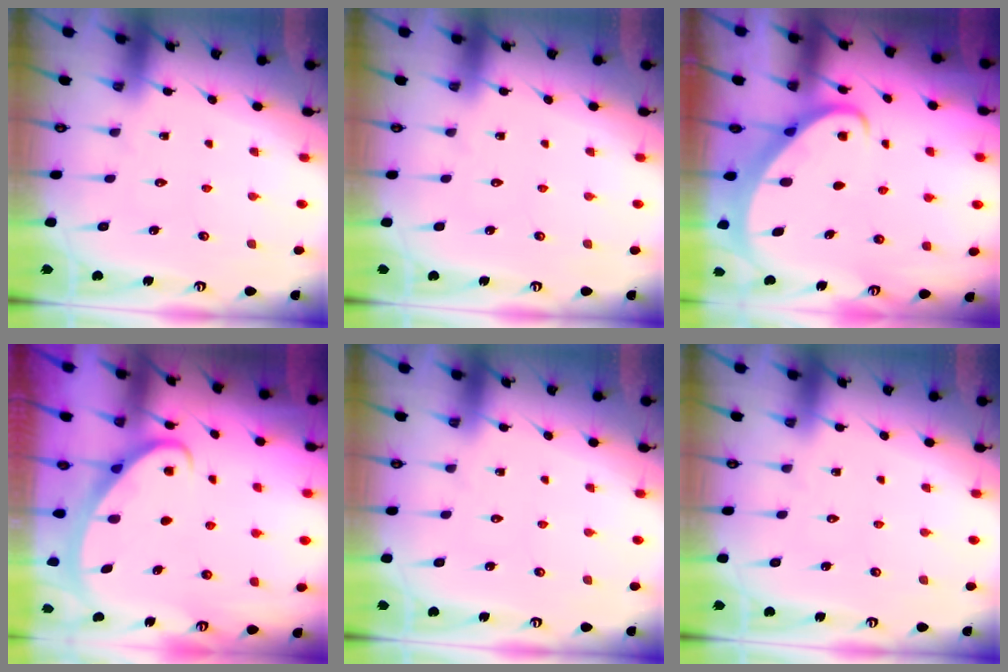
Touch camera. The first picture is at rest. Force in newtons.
{"total": 0.0}
{"total": 2.6, "press": 2.6, "slide": 0.3}
{"total": 2.8, "press": 2.8, "slide": 0.4}
{"total": 0.0}
{"total": 0.0}